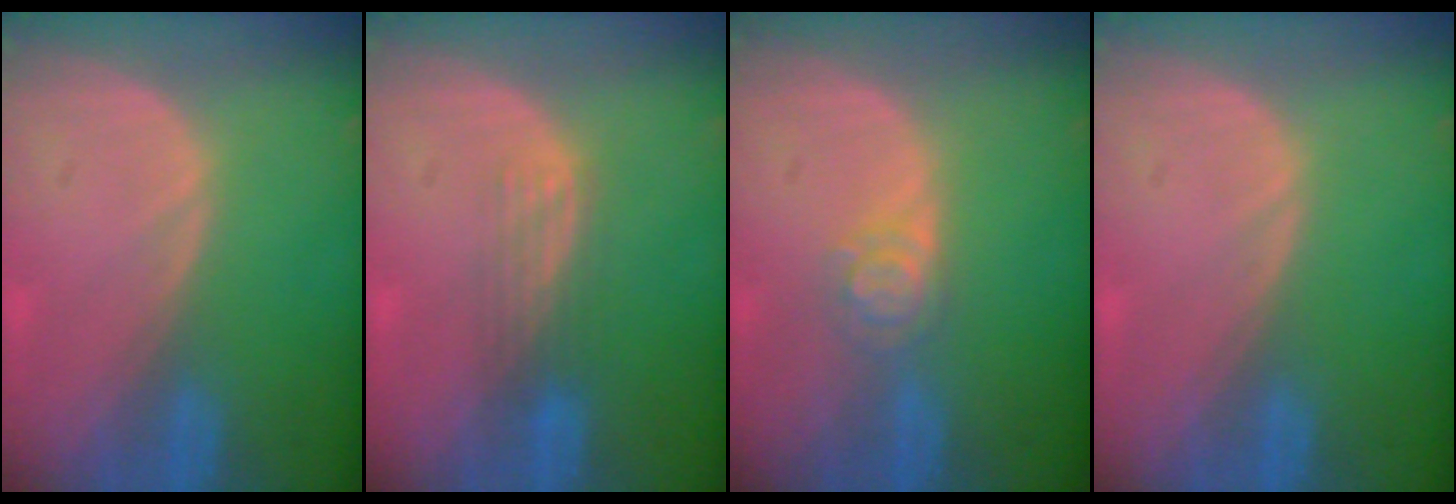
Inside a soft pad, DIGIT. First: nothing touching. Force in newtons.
{"total": 2.9, "press": 2.7, "slide": 1.1}
{"total": 3.2, "press": 3.1, "slide": 0.4}
{"total": 0.0}